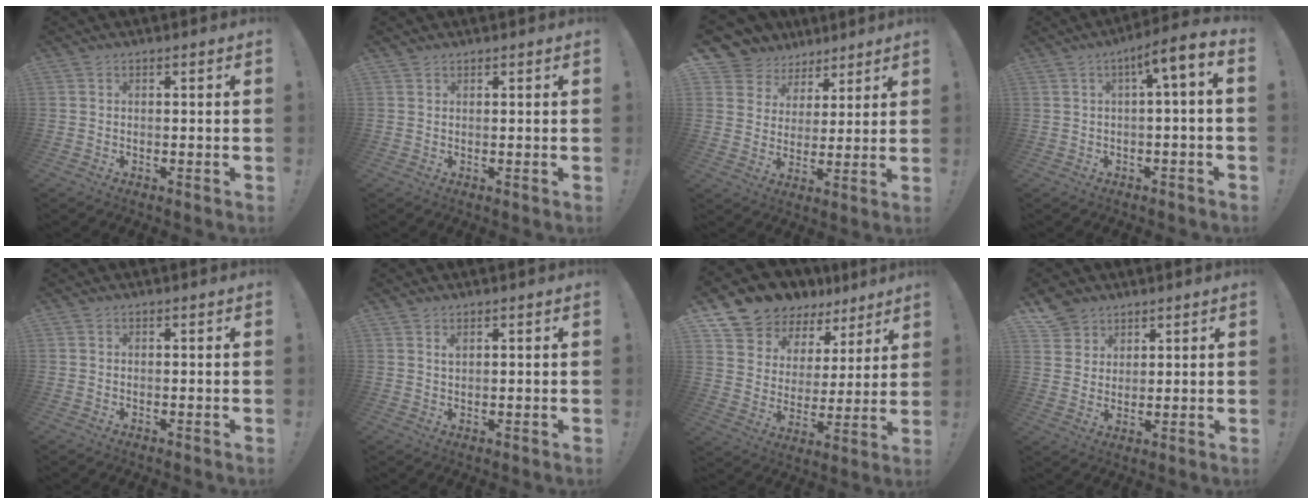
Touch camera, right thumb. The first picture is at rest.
{"total": 1.0, "force": [0.9, 0.4, 0.1], "torque": [0.001, -0.002, 0.017]}
{"total": 8.8, "force": [5.2, 7.0, 1.2], "torque": [-0.028, -0.039, 0.107]}
{"total": 6.8, "force": [0.9, 0.7, 6.7], "torque": [-0.100, -0.009, 0.009]}
{"total": 0.0}
{"total": 1.4, "force": [1.0, 0.6, 0.7], "torque": [-0.015, 0.000, 0.019]}
{"total": 10.2, "force": [8.6, 5.3, 0.8], "torque": [-0.041, -0.080, 0.165]}
{"total": 7.6, "force": [5.3, 5.3, 1.1], "torque": [-0.025, -0.033, 0.106]}